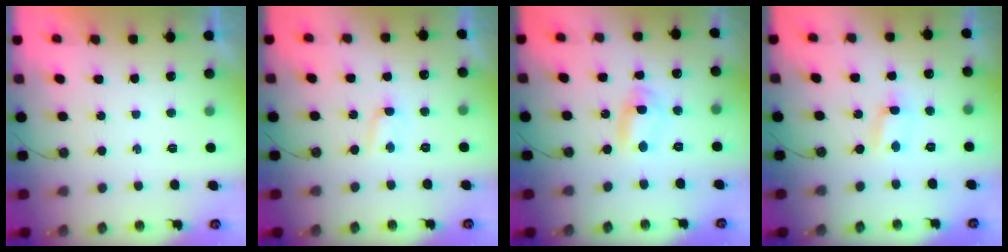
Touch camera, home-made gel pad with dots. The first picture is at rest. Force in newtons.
{"total": 2.4, "press": 2.3, "slide": 0.4}
{"total": 2.7, "press": 2.5, "slide": 1.2}
{"total": 1.5, "press": 1.5, "slide": 0.3}